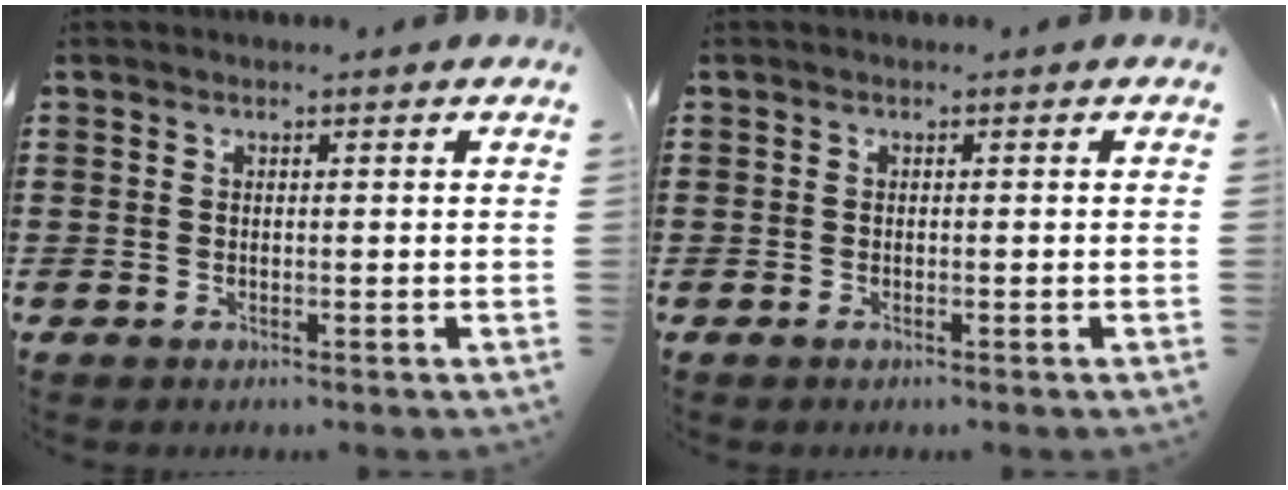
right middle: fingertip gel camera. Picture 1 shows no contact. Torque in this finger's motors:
{"motor_torque": [-0.11, 0.04, -0.01, -0.01]}